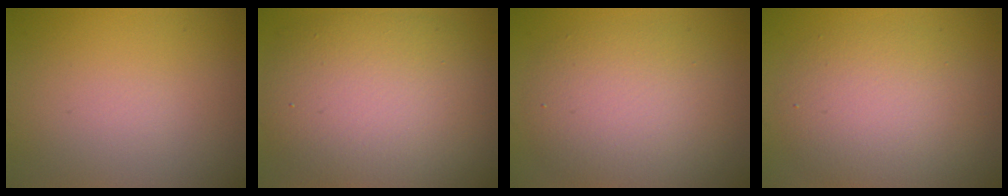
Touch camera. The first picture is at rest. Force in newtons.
{"total": 10.5, "press": 10.5, "slide": 0.9}
{"total": 6.1, "press": 6.1, "slide": 0.4}
{"total": 5.5, "press": 5.5, "slide": 0.2}